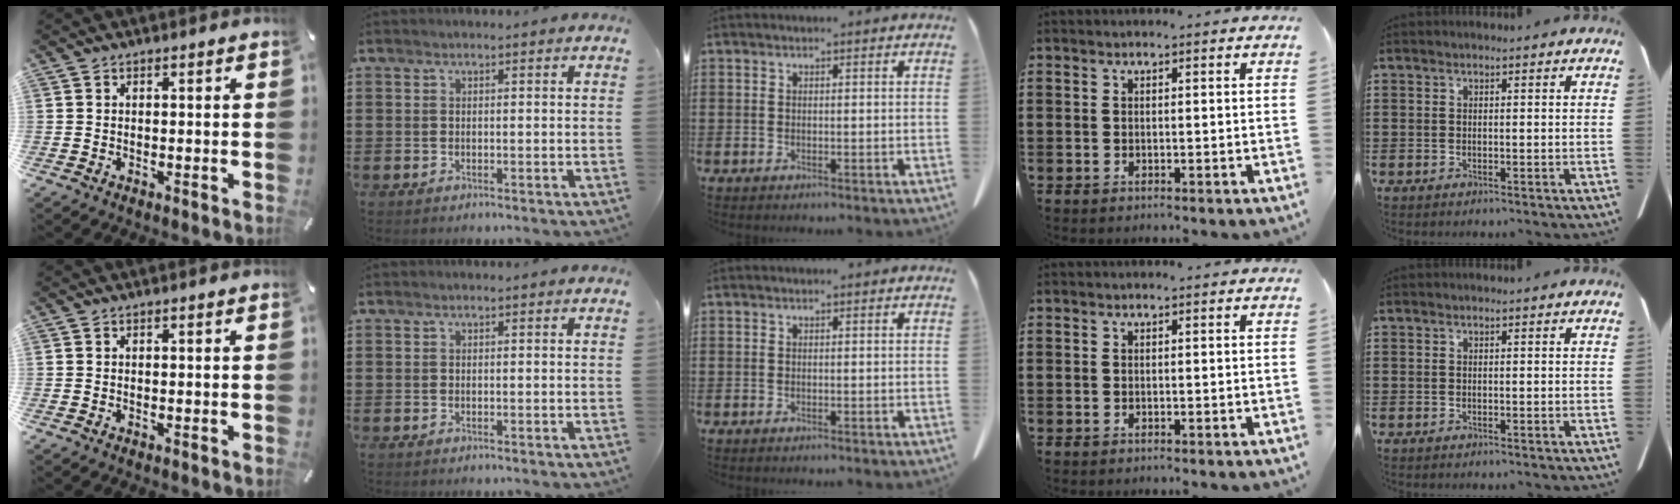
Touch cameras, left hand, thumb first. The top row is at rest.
{}